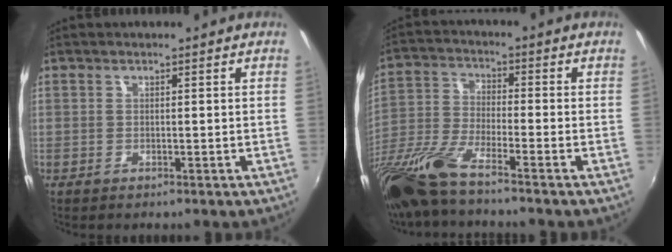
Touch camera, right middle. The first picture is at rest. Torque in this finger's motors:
{"motor_torque": [1.10, -1.04, 0.63, 0.21]}